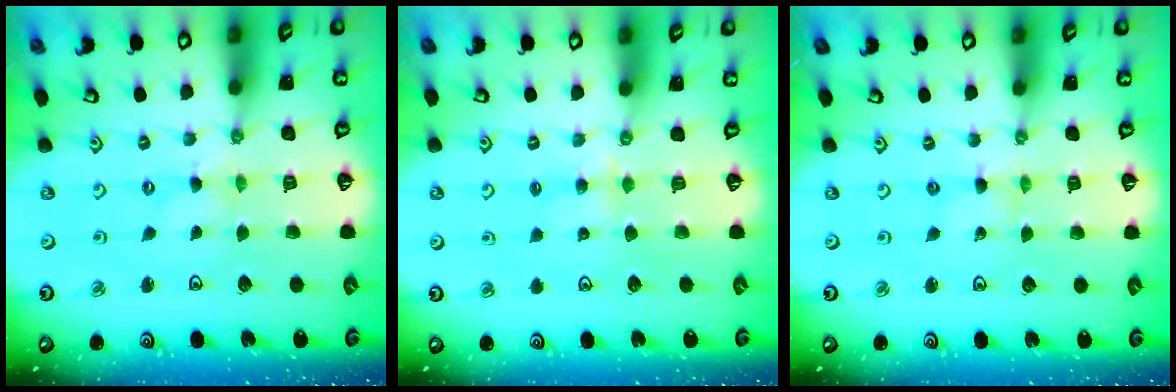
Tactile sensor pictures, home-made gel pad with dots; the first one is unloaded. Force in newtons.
{"total": 2.6, "press": 2.5, "slide": 0.4}
{"total": 1.3, "press": 1.3, "slide": 0.1}